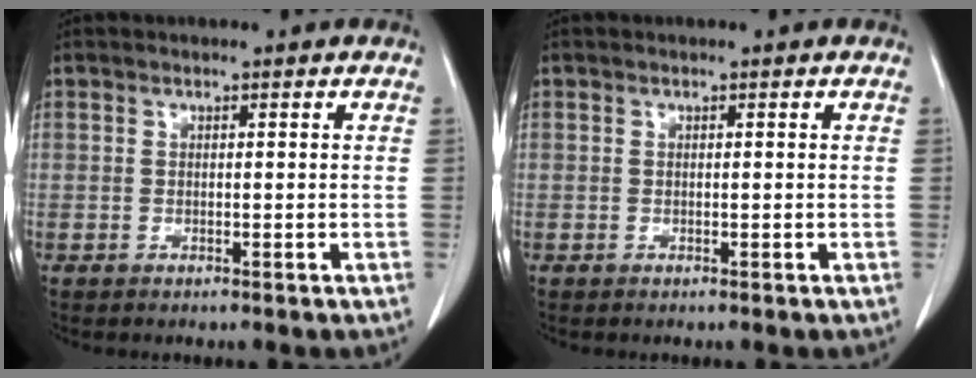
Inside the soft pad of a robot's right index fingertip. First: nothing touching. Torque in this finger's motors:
{"motor_torque": [-0.01, -0.01, 0.00, 0.00]}